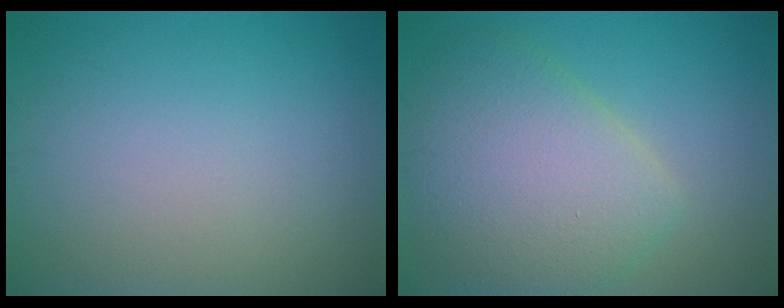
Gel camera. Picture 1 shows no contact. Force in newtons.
{"total": 7.2, "press": 7.1, "slide": 0.3}